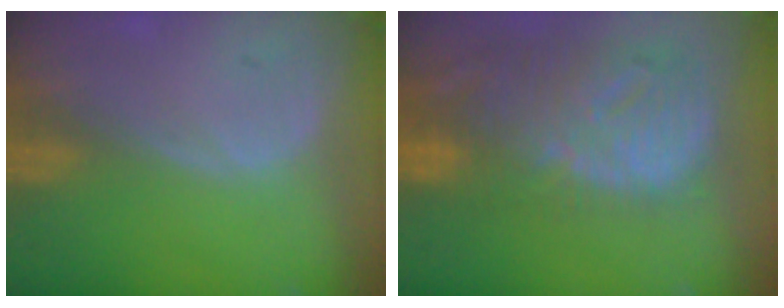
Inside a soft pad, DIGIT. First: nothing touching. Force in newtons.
{"total": 12.7, "press": 10.9, "slide": 6.4}